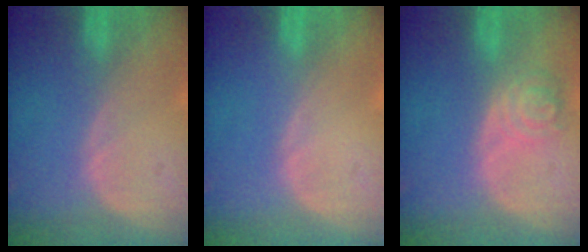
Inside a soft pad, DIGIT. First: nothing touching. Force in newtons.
{"total": 0.0}
{"total": 4.7, "press": 4.2, "slide": 2.1}